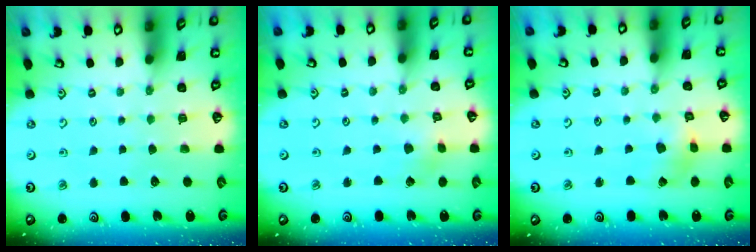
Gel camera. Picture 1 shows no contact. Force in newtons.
{"total": 2.0, "press": 2.0, "slide": 0.1}
{"total": 3.1, "press": 3.0, "slide": 0.4}